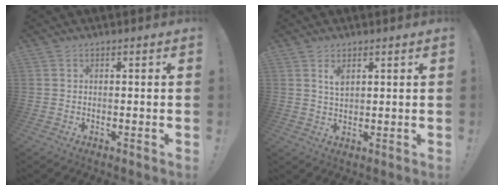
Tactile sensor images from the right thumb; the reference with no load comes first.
{"total": 3.5, "force": [1.9, 1.6, 2.4], "torque": [-0.029, -0.013, 0.029]}